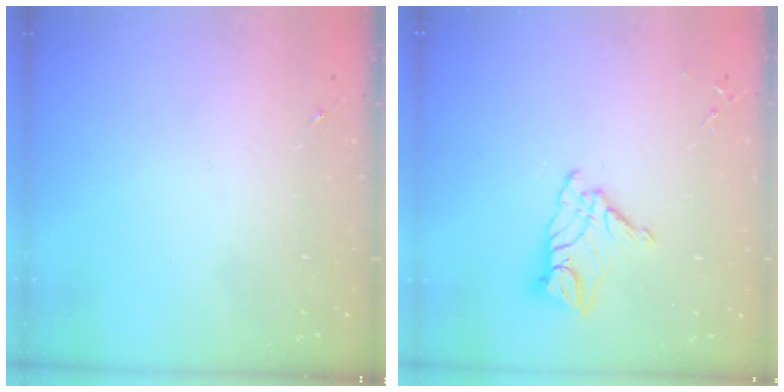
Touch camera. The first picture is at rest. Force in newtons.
{"total": 11.3, "press": 11.2, "slide": 1.1}